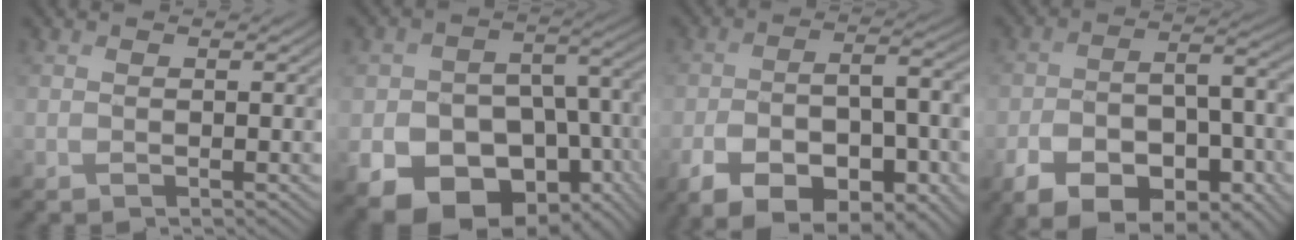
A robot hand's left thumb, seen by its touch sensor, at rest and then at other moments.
{"total": 17.0, "force": [-8.4, 12.7, 7.5], "torque": [-0.168, -0.052, -0.121]}
{"total": 12.7, "force": [-6.5, 6.2, 9.0], "torque": [-0.144, -0.025, -0.098]}
{"total": 11.8, "force": [-6.4, 6.3, 7.6], "torque": [-0.129, -0.023, -0.097]}